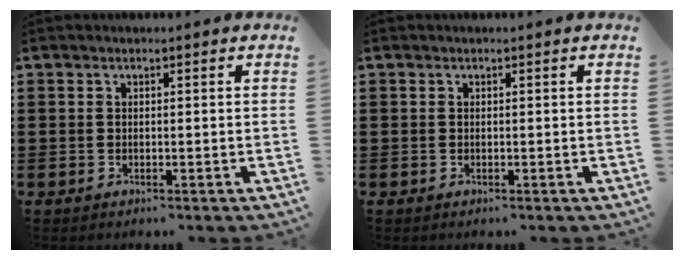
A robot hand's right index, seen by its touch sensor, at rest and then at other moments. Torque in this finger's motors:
{"motor_torque": [-0.03, 0.02, 0.00, 0.00]}